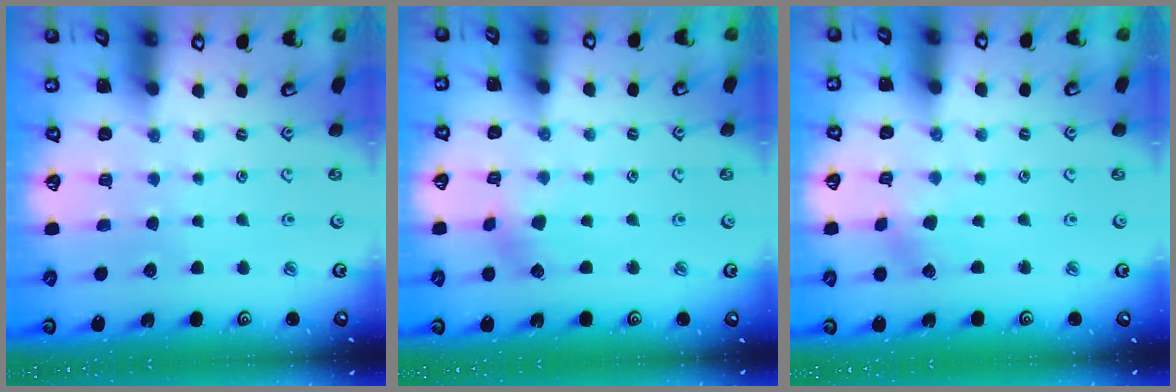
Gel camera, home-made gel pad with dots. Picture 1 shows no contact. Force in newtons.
{"total": 3.2, "press": 3.2, "slide": 0.4}
{"total": 2.0, "press": 1.9, "slide": 0.6}